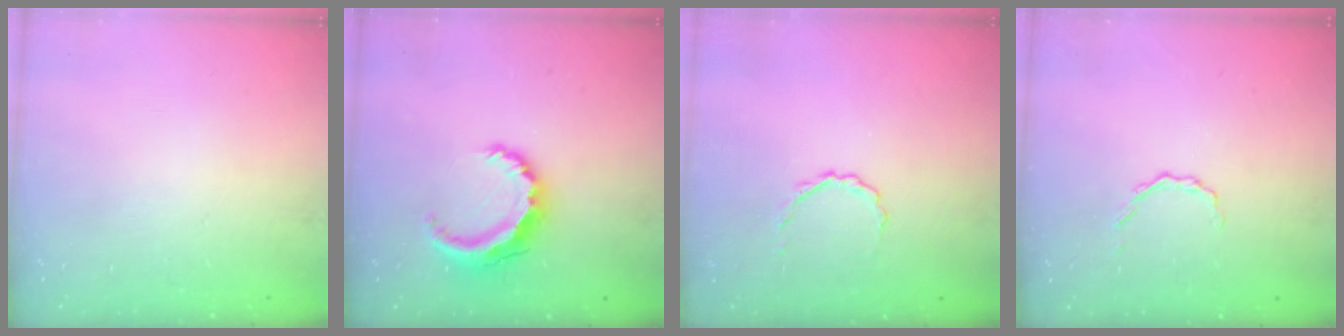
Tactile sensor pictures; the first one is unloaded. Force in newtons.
{"total": 8.6, "press": 8.5, "slide": 0.5}
{"total": 2.1, "press": 2.0, "slide": 0.8}
{"total": 1.7, "press": 1.6, "slide": 0.6}